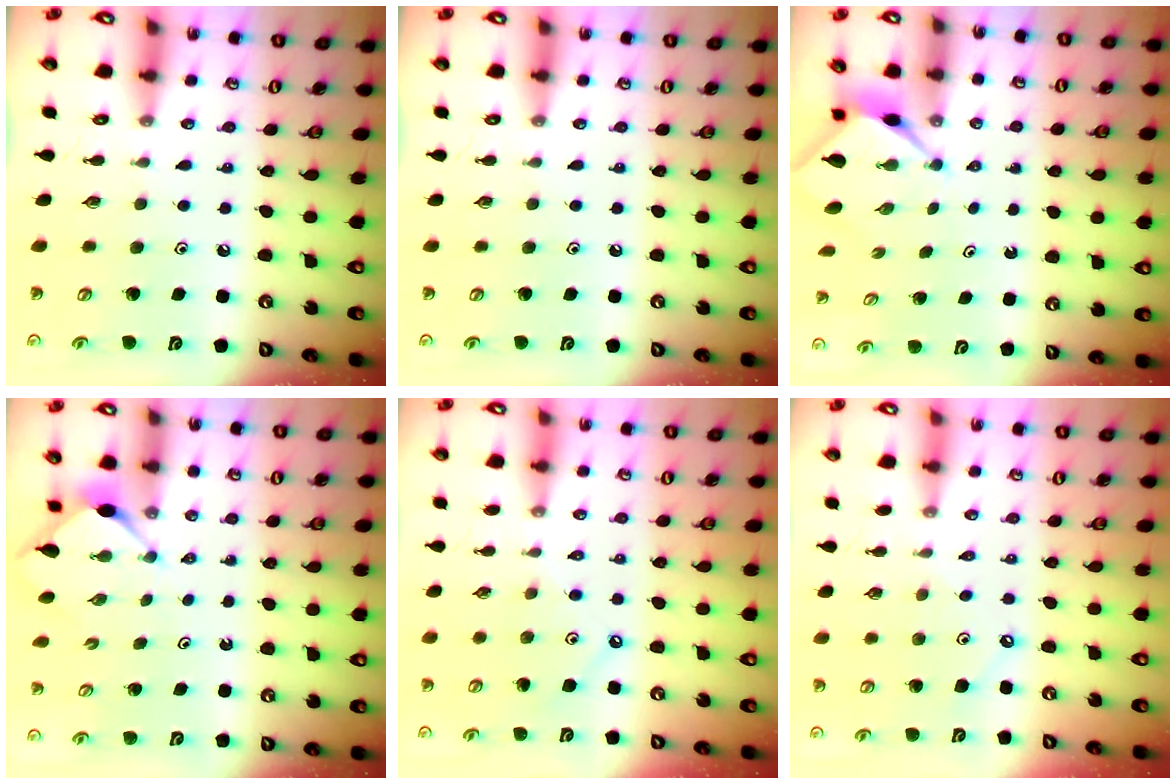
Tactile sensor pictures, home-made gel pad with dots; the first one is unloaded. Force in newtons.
{"total": 0.0}
{"total": 2.7, "press": 2.7, "slide": 0.1}
{"total": 2.9, "press": 2.9, "slide": 0.3}
{"total": 1.6, "press": 1.6, "slide": 0.1}
{"total": 2.8, "press": 2.8, "slide": 0.5}